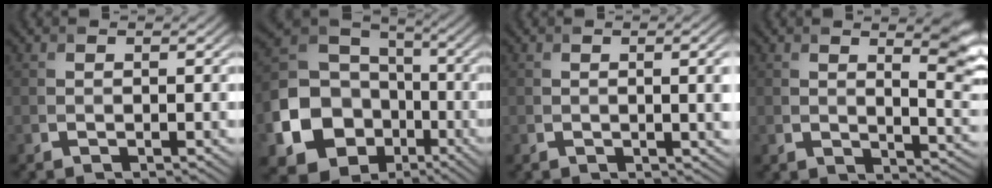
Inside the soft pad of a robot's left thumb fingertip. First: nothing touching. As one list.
[{"total": 16.1, "force": [-5.4, 13.2, 7.4], "torque": [-0.209, -0.047, -0.099]}, {"total": 3.4, "force": [0.1, 0.8, 3.3], "torque": [-0.047, 0.001, 0.003]}, {"total": 5.6, "force": [2.5, 1.9, 4.6], "torque": [-0.067, -0.008, 0.046]}]